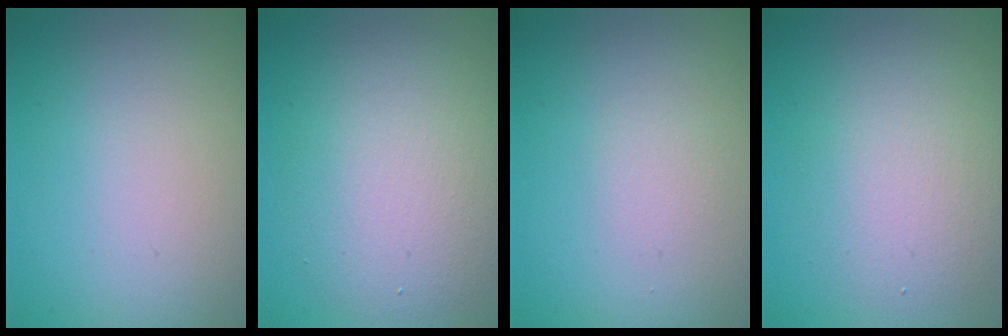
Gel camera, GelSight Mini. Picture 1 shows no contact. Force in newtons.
{"total": 5.6, "press": 5.6, "slide": 0.2}
{"total": 0.7, "press": 0.7, "slide": 0.0}
{"total": 3.8, "press": 3.8, "slide": 0.3}